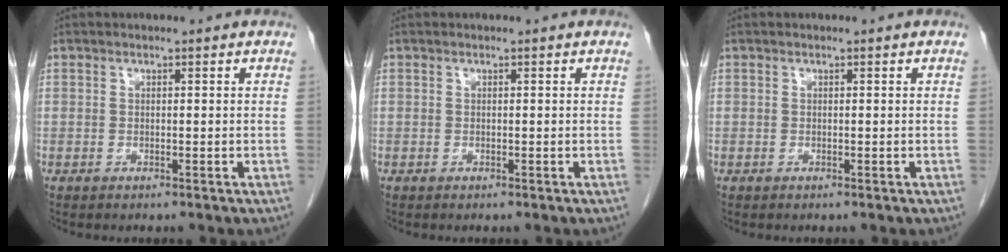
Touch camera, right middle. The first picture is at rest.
{"total": 0.0}
{"total": 0.0}